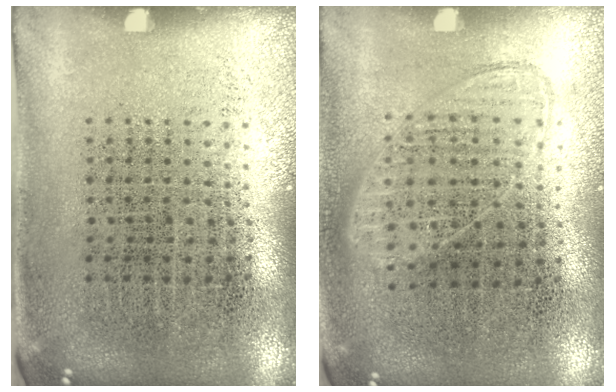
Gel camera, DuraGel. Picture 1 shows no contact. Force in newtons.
{"total": 1.0, "press": 0.9, "slide": 0.4}